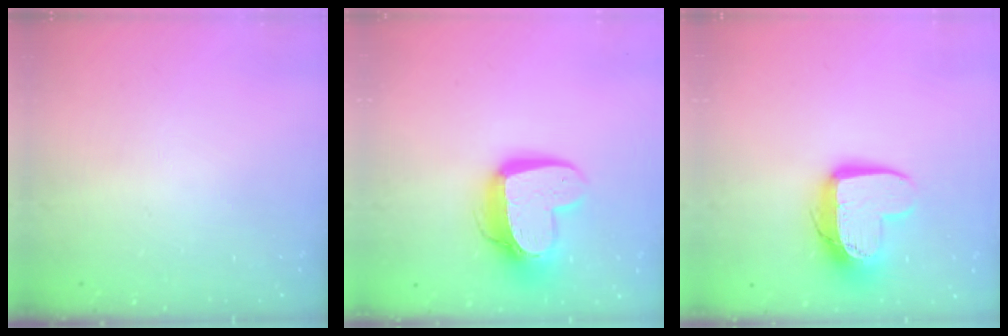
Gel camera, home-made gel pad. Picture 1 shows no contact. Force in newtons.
{"total": 14.9, "press": 14.9, "slide": 1.1}
{"total": 13.2, "press": 13.2, "slide": 1.1}